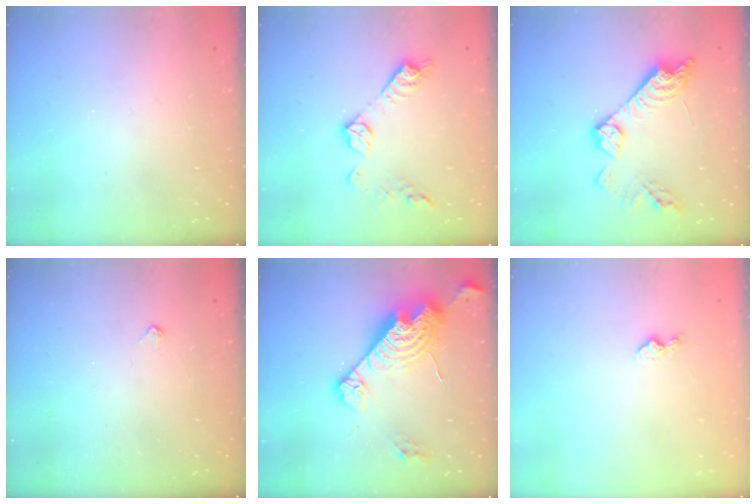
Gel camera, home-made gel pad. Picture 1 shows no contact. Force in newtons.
{"total": 10.6, "press": 10.6, "slide": 0.4}
{"total": 16.1, "press": 16.0, "slide": 0.9}
{"total": 2.5, "press": 2.4, "slide": 0.4}
{"total": 20.8, "press": 20.7, "slide": 1.7}
{"total": 3.8, "press": 3.8, "slide": 0.6}